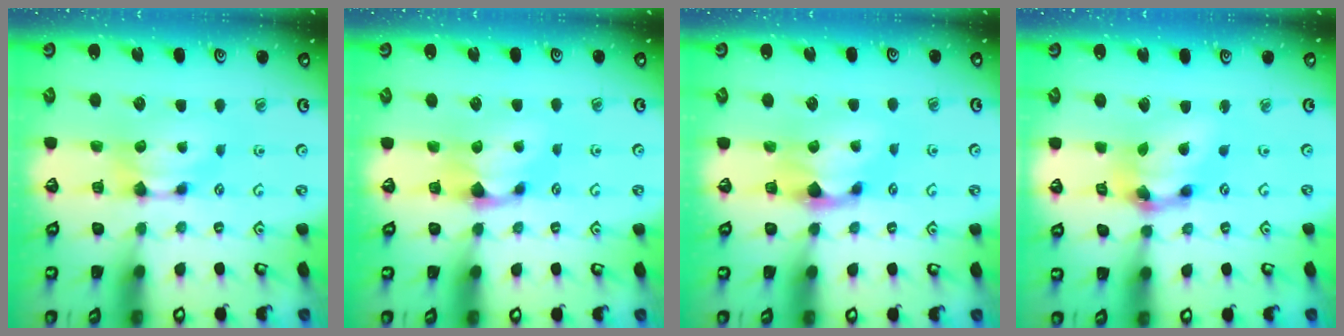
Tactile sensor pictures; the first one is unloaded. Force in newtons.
{"total": 1.0, "press": 0.1, "slide": 1.0}
{"total": 1.3, "press": 0.6, "slide": 1.2}
{"total": 6.5, "press": 6.1, "slide": 2.1}